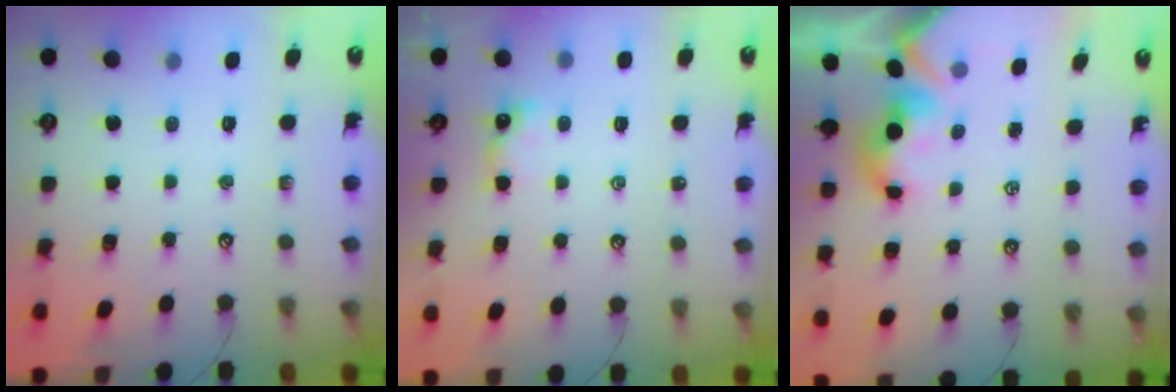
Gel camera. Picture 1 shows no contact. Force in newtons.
{"total": 2.2, "press": 2.1, "slide": 0.5}
{"total": 1.7, "press": 1.5, "slide": 0.7}